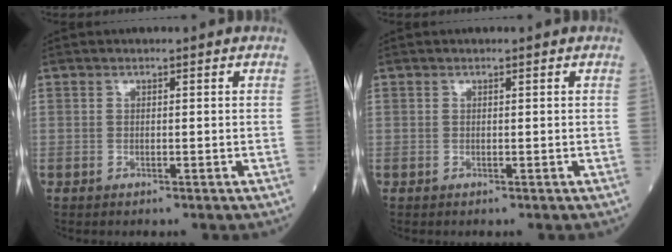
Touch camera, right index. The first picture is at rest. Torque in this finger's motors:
{"motor_torque": [0.25, 0.05, 0.06, 0.01]}